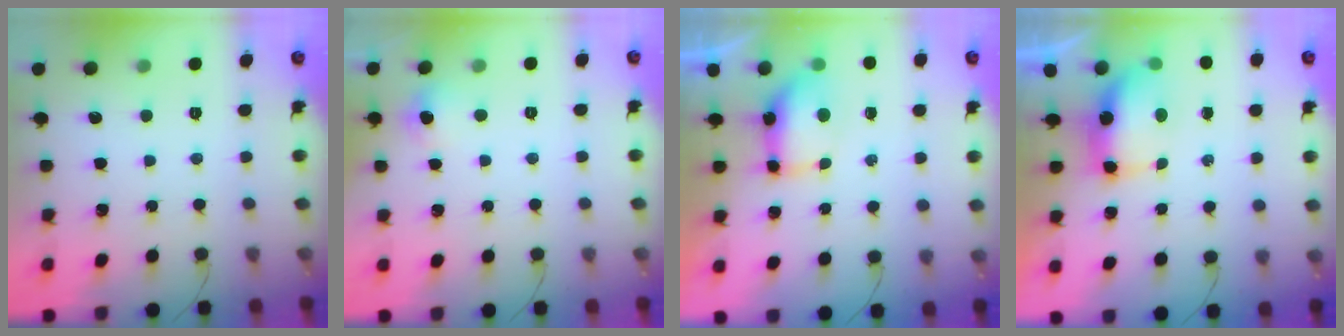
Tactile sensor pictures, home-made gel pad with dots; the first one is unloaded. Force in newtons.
{"total": 10.5, "press": 5.0, "slide": 9.3}
{"total": 6.8, "press": 6.7, "slide": 0.9}
{"total": 6.7, "press": 6.6, "slide": 1.1}